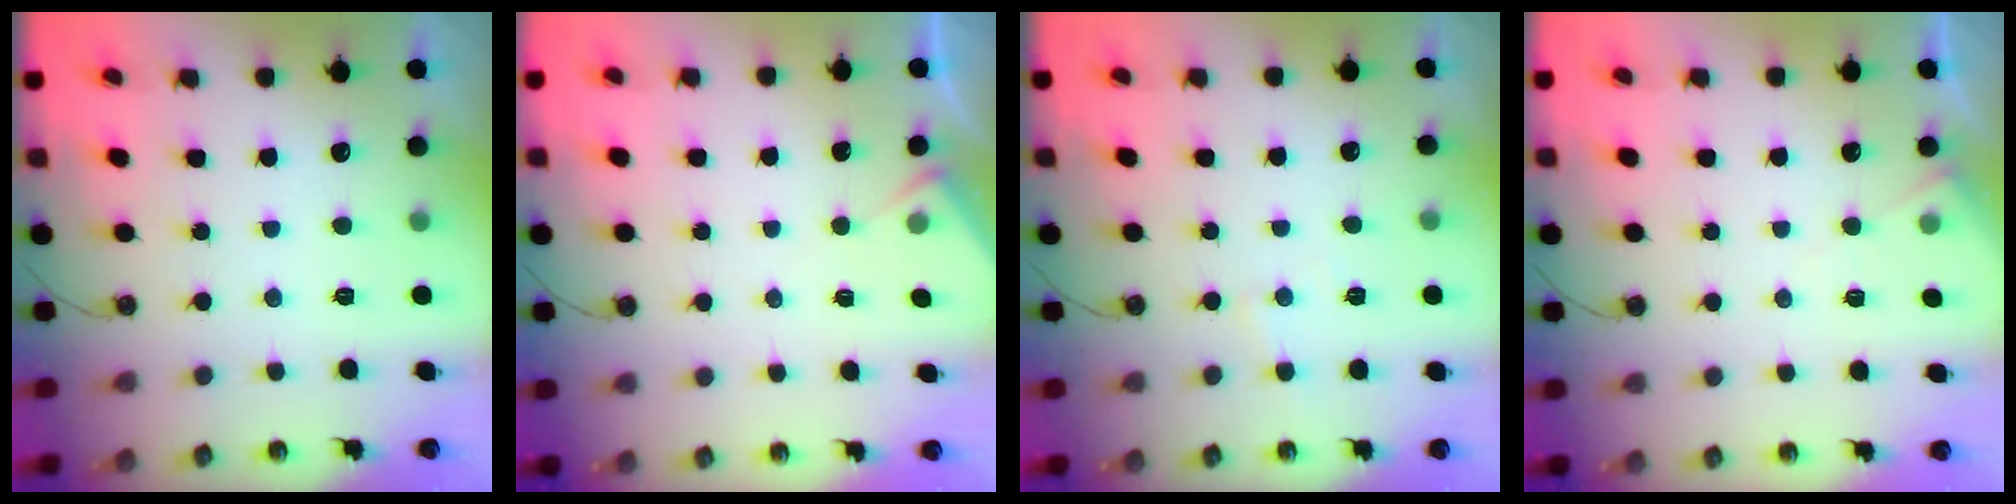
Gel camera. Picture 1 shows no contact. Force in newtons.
{"total": 4.8, "press": 4.7, "slide": 0.6}
{"total": 3.5, "press": 3.5, "slide": 0.5}
{"total": 5.3, "press": 5.2, "slide": 0.7}